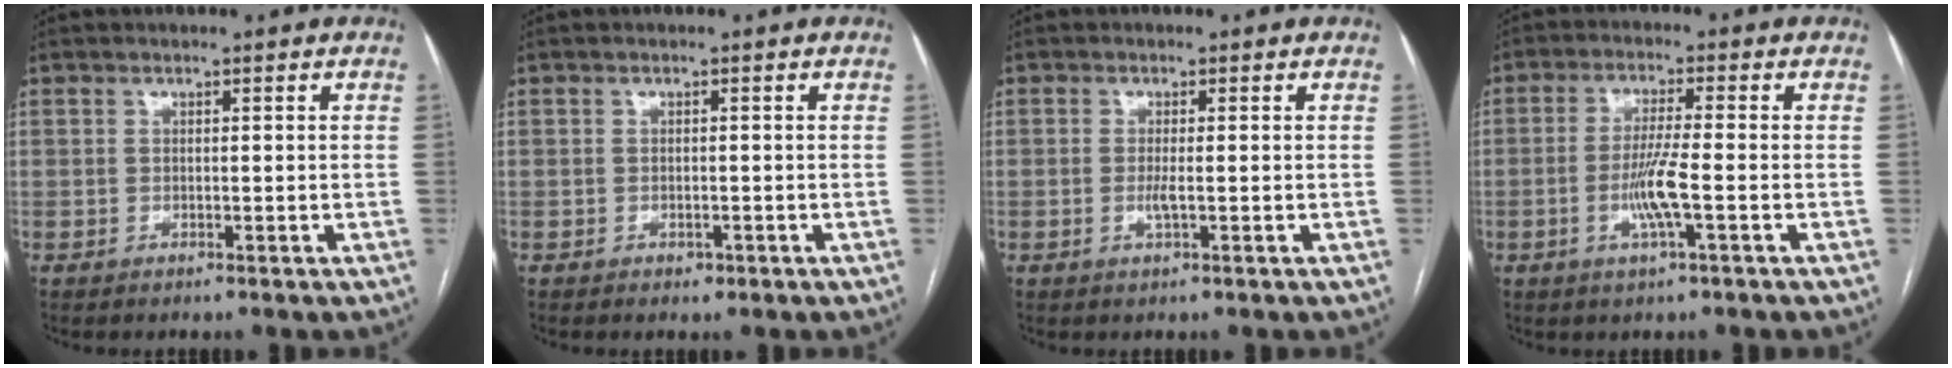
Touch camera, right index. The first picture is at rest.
{"total": 1.0, "force": [-0.6, 0.7, 0.5], "torque": [-0.009, 0.001, -0.005]}
{"total": 1.6, "force": [-0.3, 0.1, 1.6], "torque": [-0.034, -0.003, -0.006]}
{"total": 5.9, "force": [-1.7, -0.1, 5.6], "torque": [-0.115, -0.006, -0.032]}